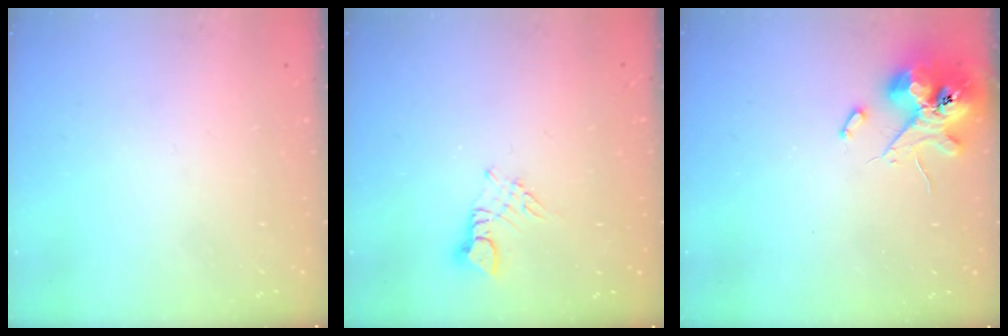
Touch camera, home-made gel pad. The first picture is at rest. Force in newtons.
{"total": 2.5, "press": 2.5, "slide": 0.4}
{"total": 12.6, "press": 12.5, "slide": 1.9}